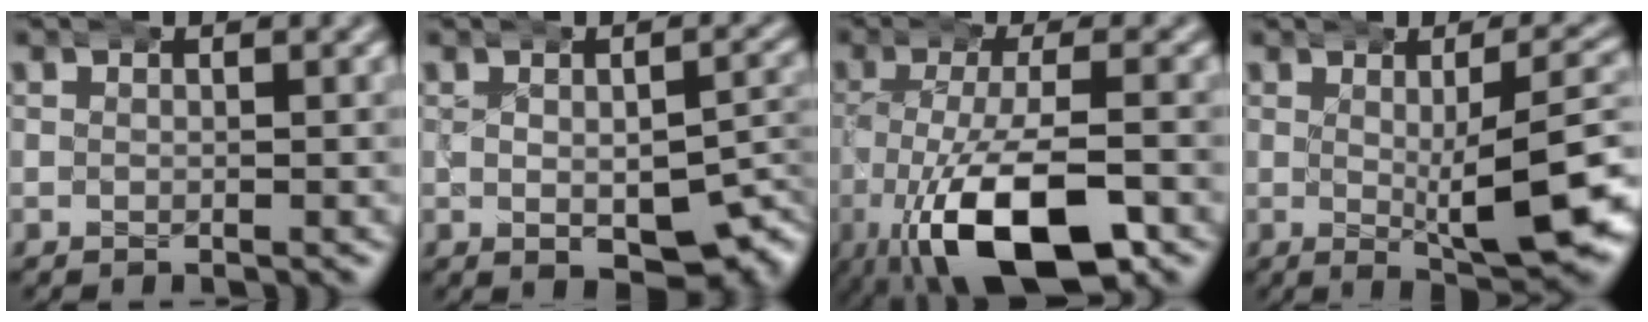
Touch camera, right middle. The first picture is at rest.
{"total": 4.6, "force": [-1.9, 2.2, 3.5], "torque": [-0.038, -0.019, -0.024]}
{"total": 10.9, "force": [-4.3, 4.2, 9.1], "torque": [-0.170, -0.035, -0.045]}
{"total": 8.6, "force": [-0.2, 2.3, 8.3], "torque": [-0.105, -0.008, 0.007]}